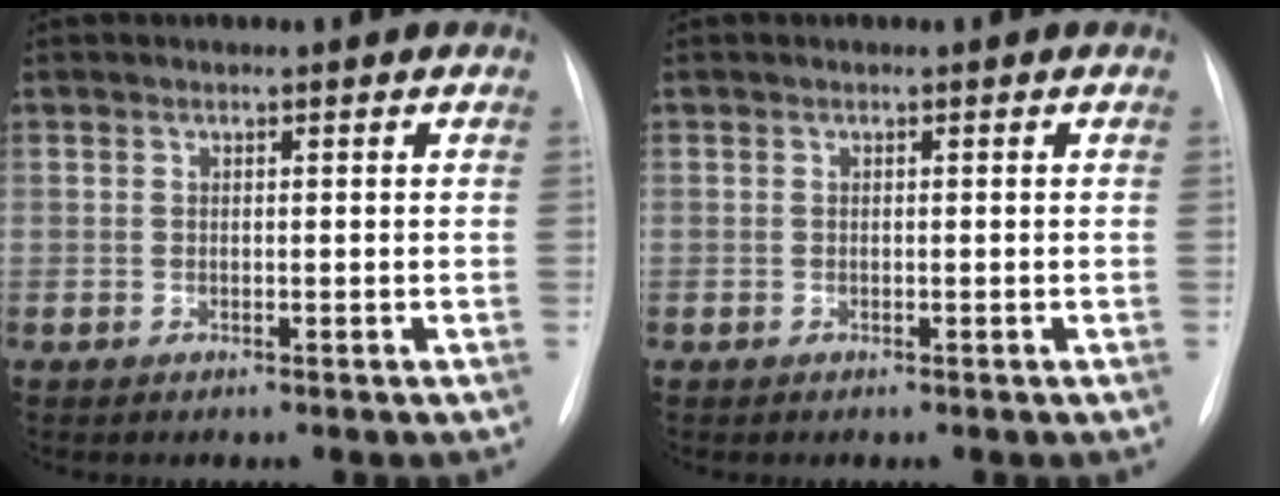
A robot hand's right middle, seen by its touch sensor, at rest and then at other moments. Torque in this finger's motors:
{"motor_torque": [0.17, -0.52, -0.02, -0.09]}